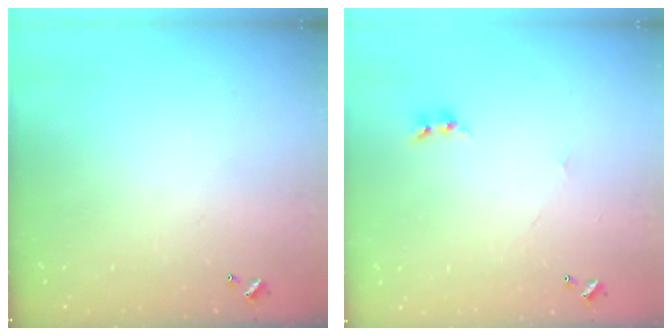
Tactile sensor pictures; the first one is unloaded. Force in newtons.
{"total": 2.1, "press": 2.0, "slide": 0.5}